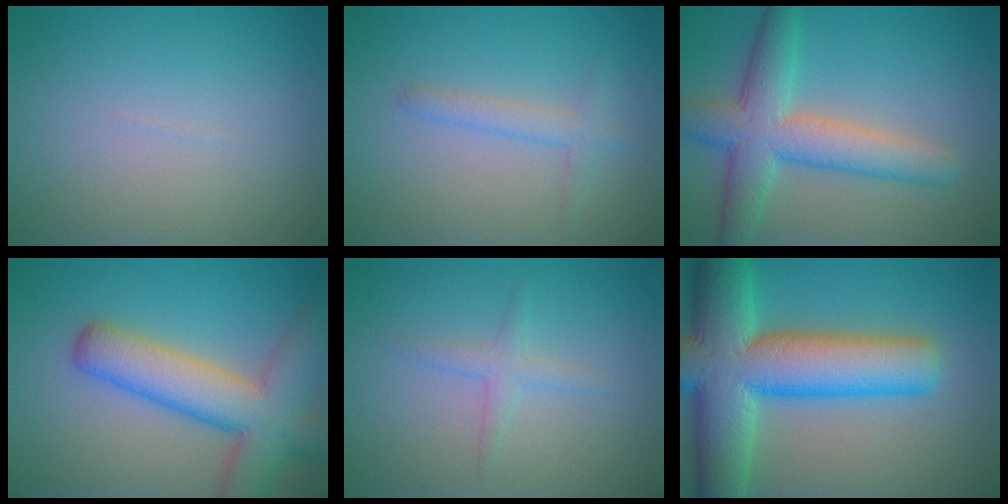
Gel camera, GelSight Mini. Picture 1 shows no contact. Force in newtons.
{"total": 1.8, "press": 1.8, "slide": 0.1}
{"total": 6.8, "press": 6.8, "slide": 0.3}
{"total": 8.6, "press": 8.6, "slide": 0.5}
{"total": 1.7, "press": 1.7, "slide": 0.1}
{"total": 13.8, "press": 13.8, "slide": 0.8}